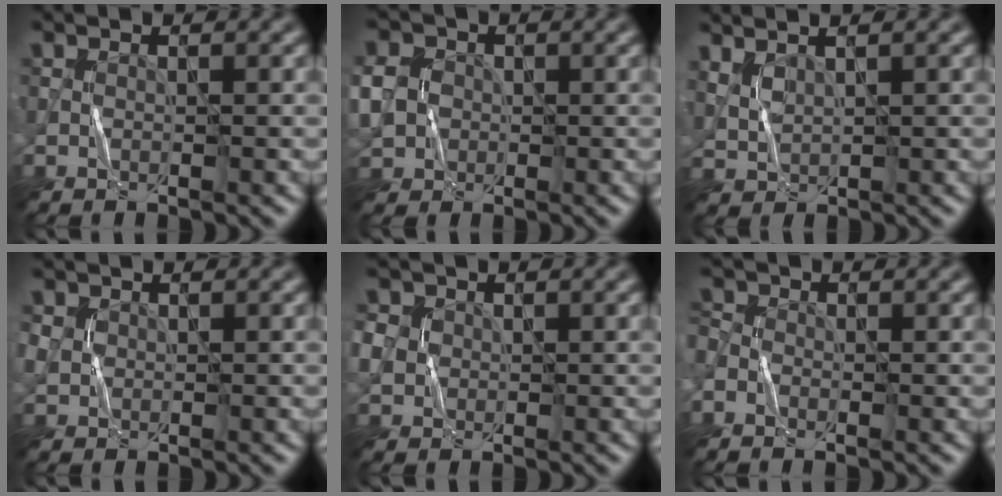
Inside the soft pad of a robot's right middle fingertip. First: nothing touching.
{"total": 5.3, "force": [-0.2, 4.7, 2.4], "torque": [-0.059, 0.011, -0.021]}
{"total": 2.2, "force": [1.8, 0.6, 1.1], "torque": [-0.026, 0.007, 0.038]}
{"total": 1.5, "force": [0.3, 1.3, 0.5], "torque": [-0.012, 0.002, 0.003]}
{"total": 3.6, "force": [0.3, 3.3, 1.5], "torque": [-0.050, 0.018, 0.001]}
{"total": 1.8, "force": [-0.8, 1.4, 0.7], "torque": [-0.019, 0.005, -0.026]}